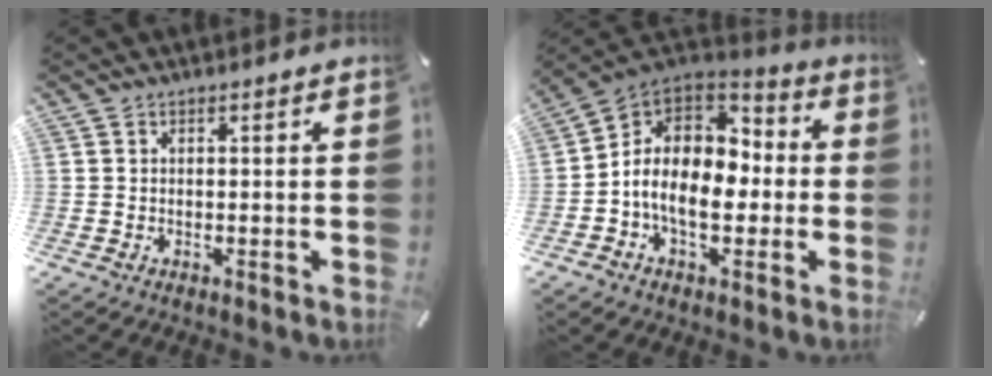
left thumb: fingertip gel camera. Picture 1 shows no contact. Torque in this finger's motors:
{"motor_torque": [1.74, 3.26, 1.50, 1.01, 0.28]}